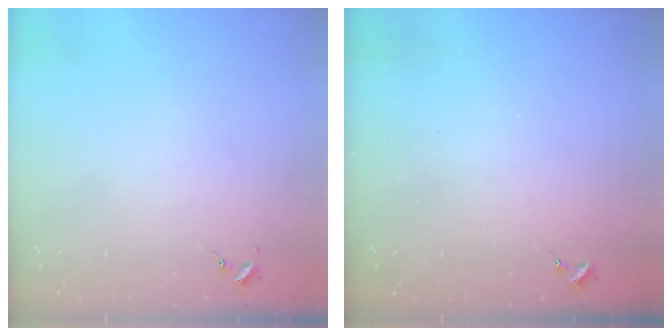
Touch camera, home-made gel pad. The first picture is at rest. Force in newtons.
{"total": 0.0}